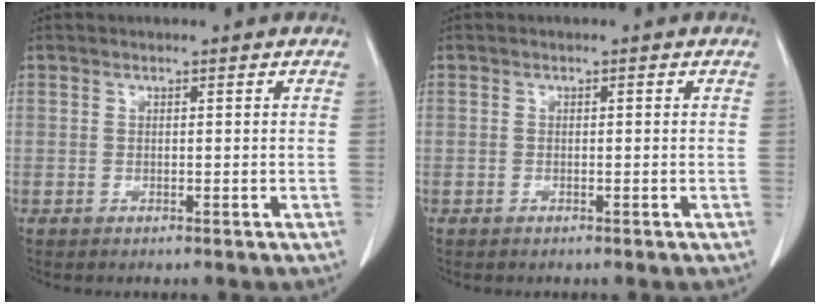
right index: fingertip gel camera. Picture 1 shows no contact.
{"total": 0.0}